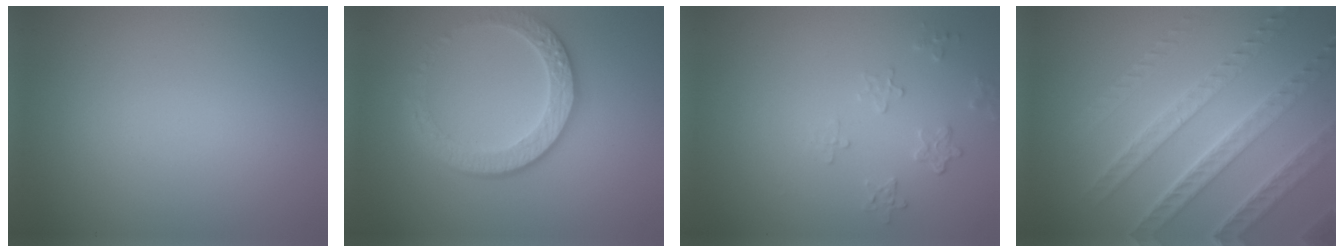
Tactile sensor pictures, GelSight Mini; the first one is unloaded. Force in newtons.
{"total": 3.7, "press": 3.3, "slide": 1.7}
{"total": 1.6, "press": 0.9, "slide": 1.4}
{"total": 7.9, "press": 5.5, "slide": 5.7}